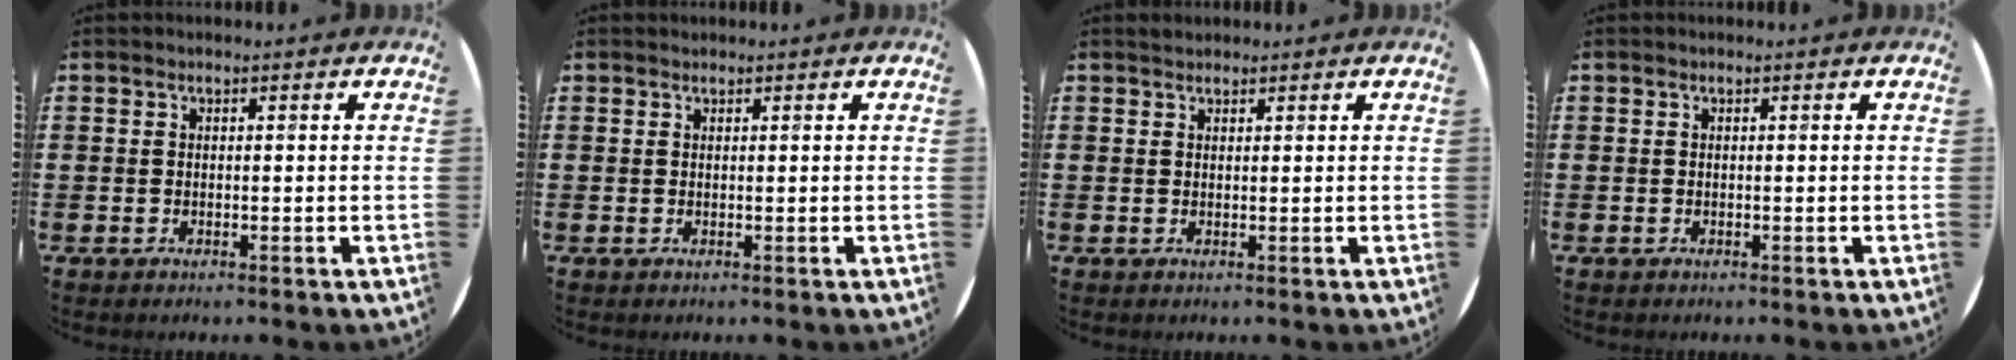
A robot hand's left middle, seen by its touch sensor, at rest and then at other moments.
{"total": 0.0}
{"total": 0.8, "force": [0.8, 0.2, 0.0], "torque": [-0.001, 0.001, 0.015]}
{"total": 0.0}